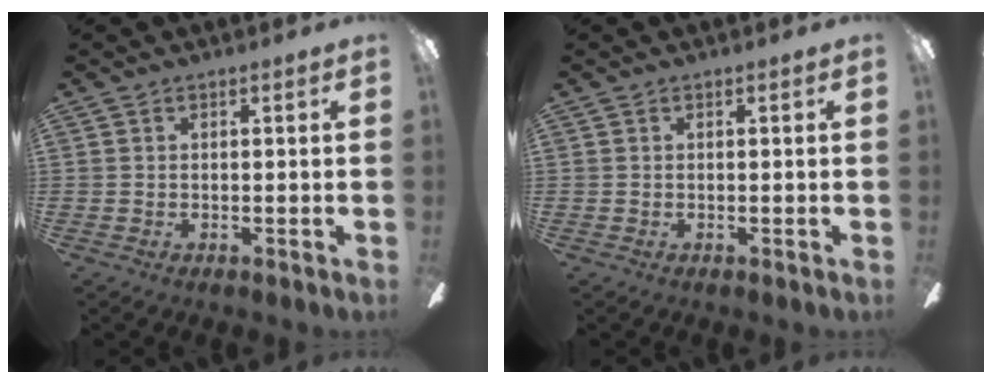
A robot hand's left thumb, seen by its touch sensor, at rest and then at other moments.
{"total": 0.0}